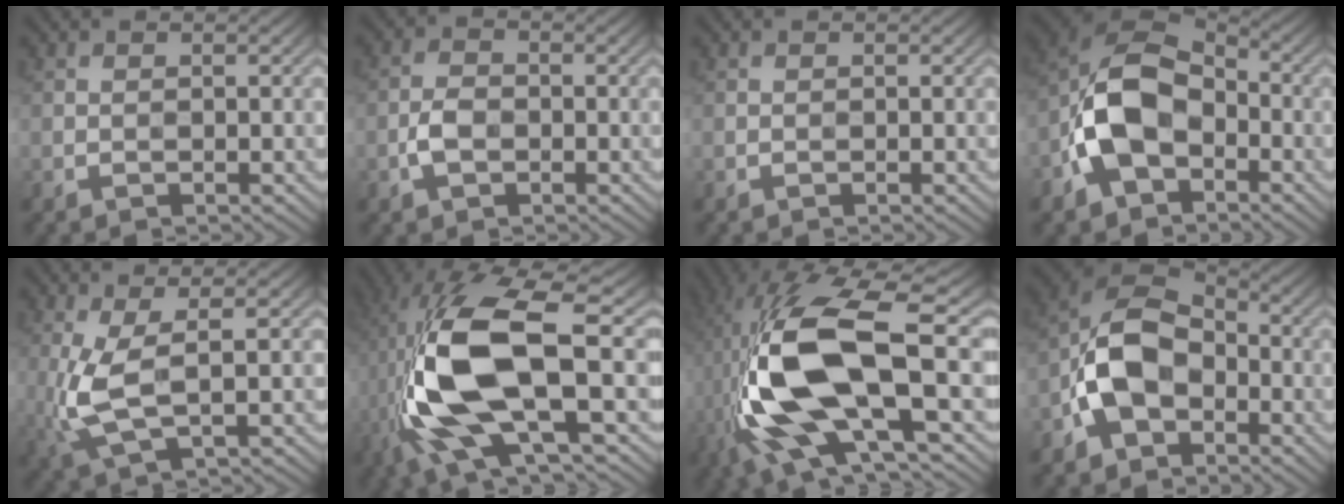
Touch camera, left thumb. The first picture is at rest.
{"total": 3.0, "force": [-1.1, 1.9, 2.1], "torque": [-0.042, 0.004, -0.026]}
{"total": 0.0}
{"total": 12.2, "force": [-3.6, 8.1, 8.3], "torque": [-0.173, -0.007, -0.080]}
{"total": 6.4, "force": [0.0, 2.2, 6.0], "torque": [-0.153, 0.000, 0.001]}
{"total": 15.2, "force": [-2.1, 5.3, 14.0], "torque": [-0.318, 0.003, -0.037]}
{"total": 16.7, "force": [-2.6, 6.1, 15.3], "torque": [-0.333, 0.008, -0.042]}
{"total": 11.0, "force": [-3.5, 7.4, 7.3], "torque": [-0.154, -0.001, -0.085]}